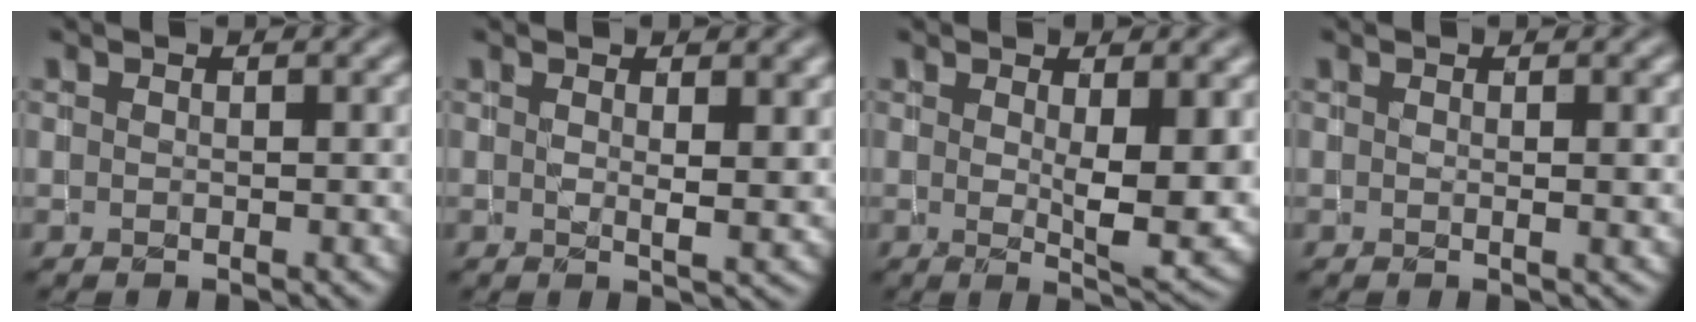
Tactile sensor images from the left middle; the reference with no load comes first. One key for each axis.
{"total": 2.6, "fx": 1.1, "fy": 0.7, "fz": 2.2, "tx": -0.032, "ty": -0.007, "tz": 0.020}
{"total": 6.5, "fx": 0.8, "fy": 1.7, "fz": 6.2, "tx": -0.098, "ty": -0.016, "tz": 0.021}
{"total": 1.8, "fx": 0.3, "fy": 0.6, "fz": 1.7, "tx": -0.014, "ty": 0.002, "tz": 0.004}